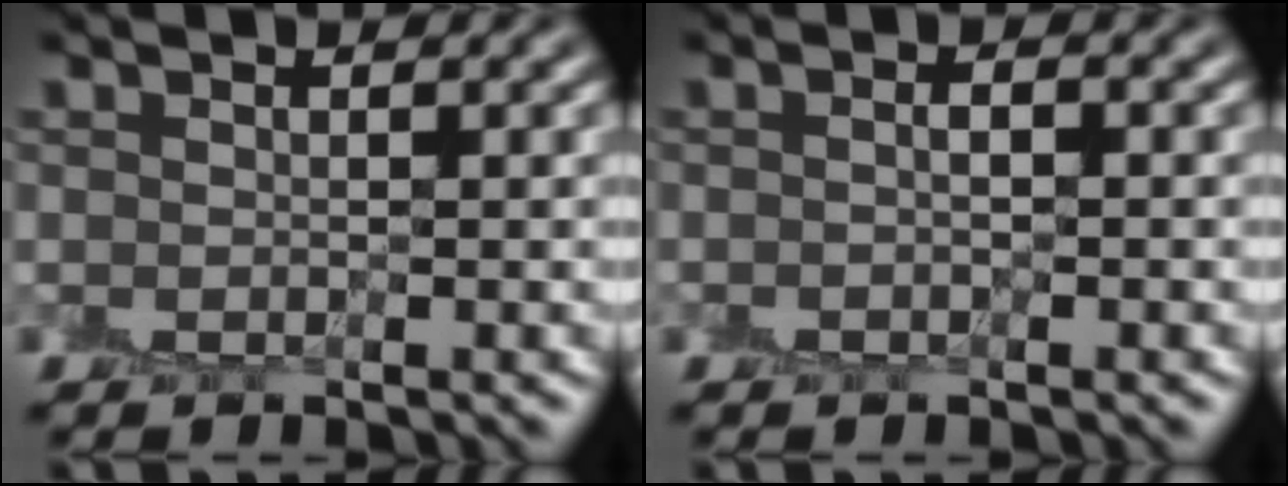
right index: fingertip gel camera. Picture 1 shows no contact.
{"total": 0.7, "force": [-0.3, 0.1, 0.6], "torque": [-0.014, 0.002, -0.008]}